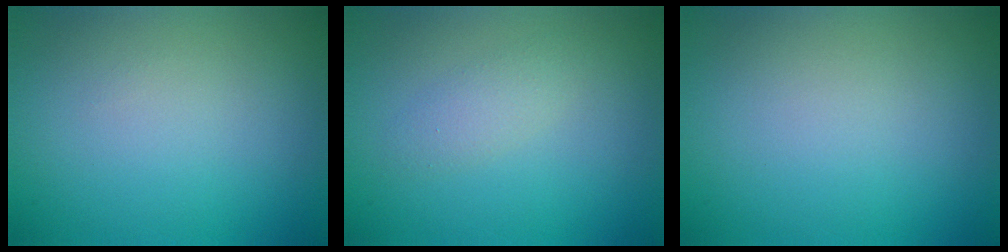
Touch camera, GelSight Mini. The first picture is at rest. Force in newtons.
{"total": 1.6, "press": 1.6, "slide": 0.1}
{"total": 0.0}